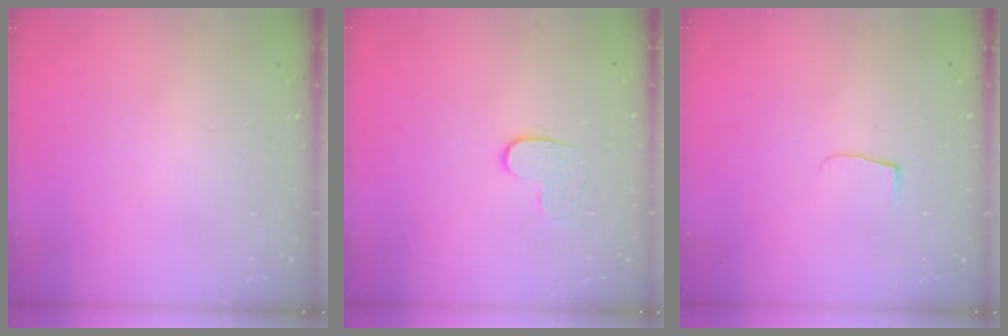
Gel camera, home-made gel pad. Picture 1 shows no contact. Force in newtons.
{"total": 3.8, "press": 3.8, "slide": 0.4}
{"total": 4.2, "press": 4.1, "slide": 0.5}